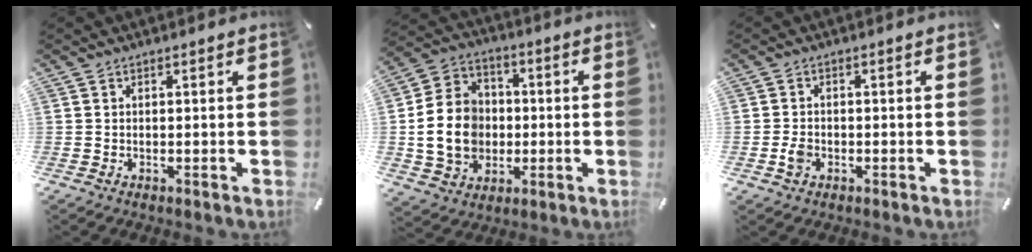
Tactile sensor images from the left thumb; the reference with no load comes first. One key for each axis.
{"total": 14.4, "fx": -1.6, "fy": 12.4, "fz": 7.2, "tx": -0.161, "ty": 0.016, "tz": -0.026}
{"total": 2.6, "fx": -0.8, "fy": 2.0, "fz": 1.4, "tx": -0.025, "ty": 0.003, "tz": -0.014}